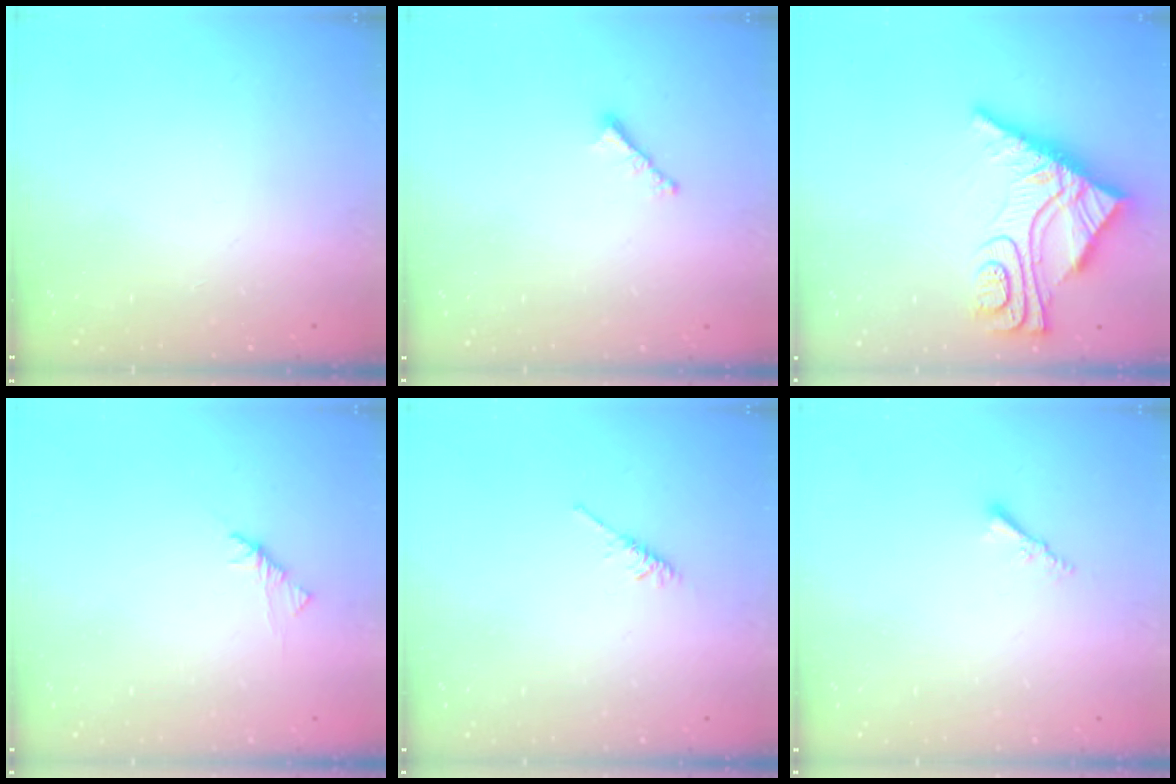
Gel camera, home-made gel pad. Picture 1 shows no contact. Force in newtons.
{"total": 2.2, "press": 2.2, "slide": 0.5}
{"total": 12.9, "press": 12.8, "slide": 1.3}
{"total": 1.9, "press": 1.7, "slide": 0.6}
{"total": 3.3, "press": 3.2, "slide": 0.5}
{"total": 2.0, "press": 2.0, "slide": 0.3}